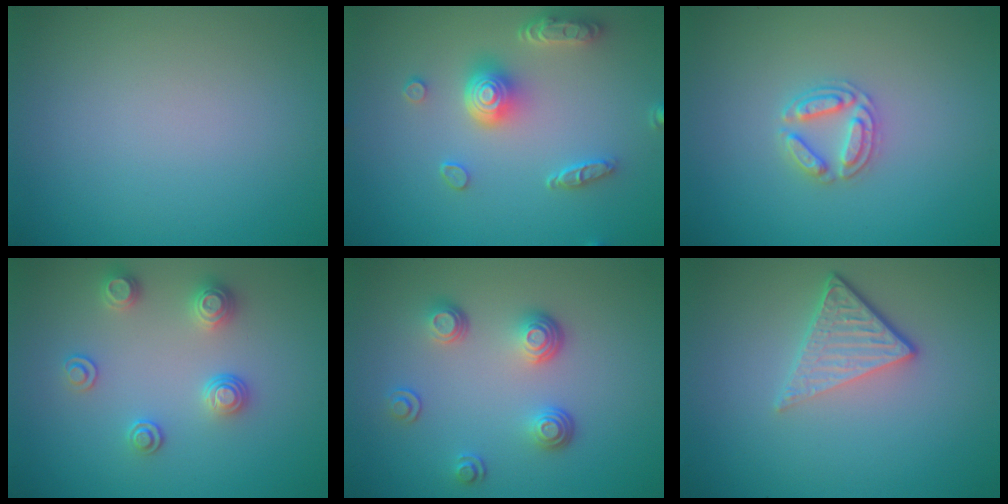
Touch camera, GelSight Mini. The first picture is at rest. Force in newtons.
{"total": 5.0, "press": 3.8, "slide": 3.2}
{"total": 2.8, "press": 2.7, "slide": 0.5}
{"total": 2.6, "press": 2.6, "slide": 0.4}
{"total": 3.5, "press": 2.7, "slide": 2.3}
{"total": 3.8, "press": 2.7, "slide": 2.8}